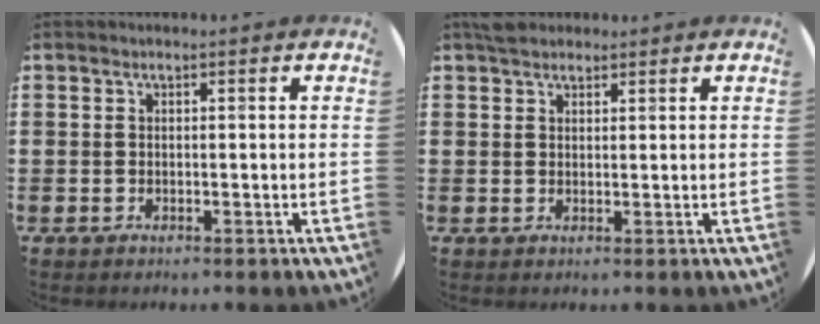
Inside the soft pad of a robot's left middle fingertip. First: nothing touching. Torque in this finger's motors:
{"motor_torque": [0.81, -0.80, 0.13, 0.03]}